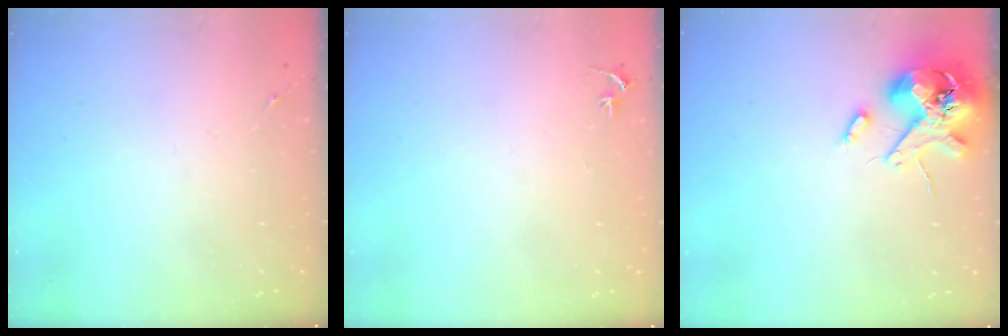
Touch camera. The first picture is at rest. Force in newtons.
{"total": 2.9, "press": 2.9, "slide": 0.2}
{"total": 12.5, "press": 12.3, "slide": 2.1}